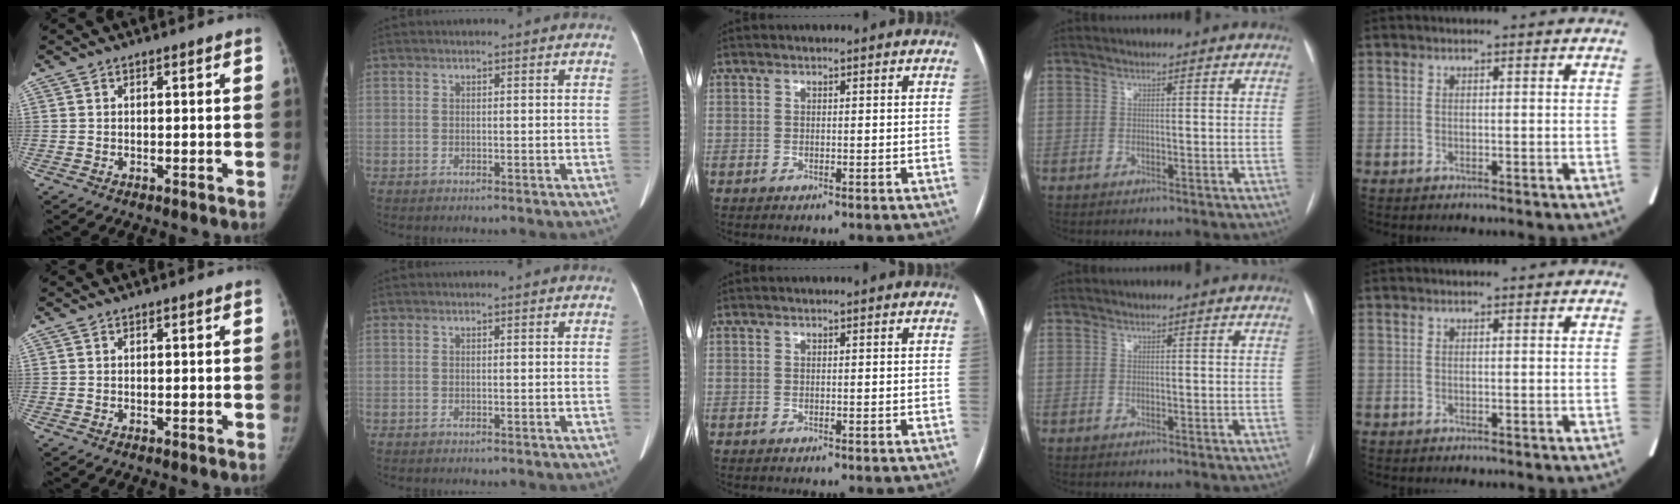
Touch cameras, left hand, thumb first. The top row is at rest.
{}